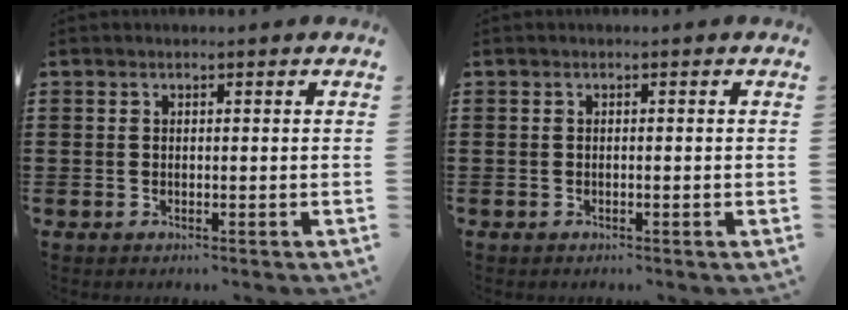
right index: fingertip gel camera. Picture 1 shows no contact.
{"total": 0.0}